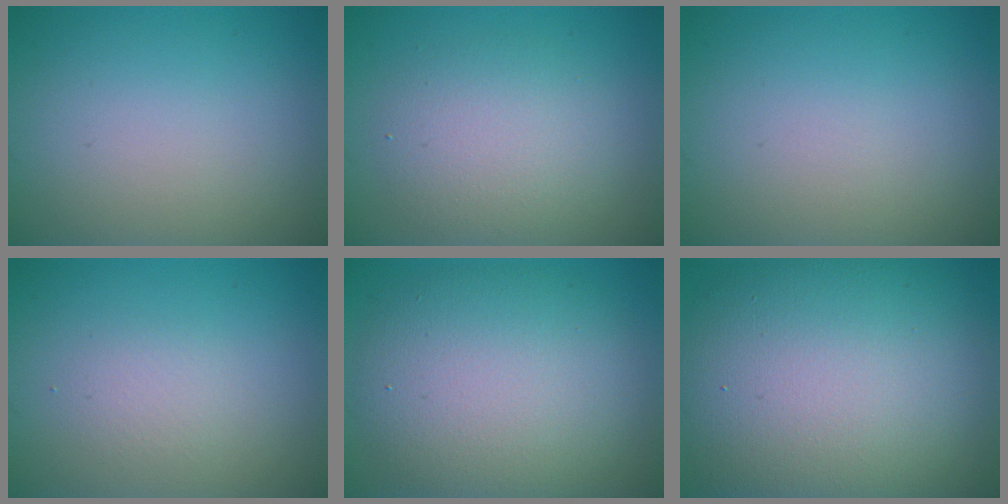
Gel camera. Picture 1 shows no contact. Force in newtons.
{"total": 4.0, "press": 4.0, "slide": 0.2}
{"total": 0.0}
{"total": 1.3, "press": 1.3, "slide": 0.1}
{"total": 9.2, "press": 9.1, "slide": 0.9}
{"total": 15.8, "press": 15.8, "slide": 0.6}